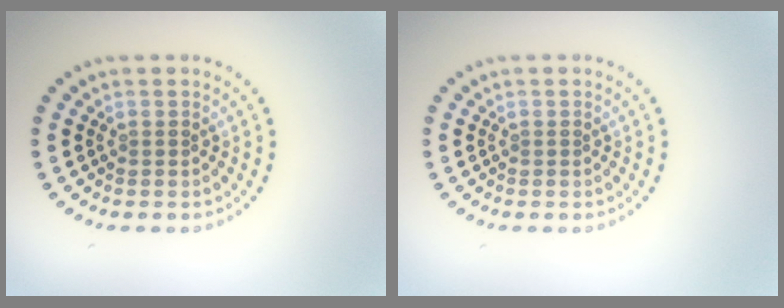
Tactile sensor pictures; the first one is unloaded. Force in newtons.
{"total": 0.0}